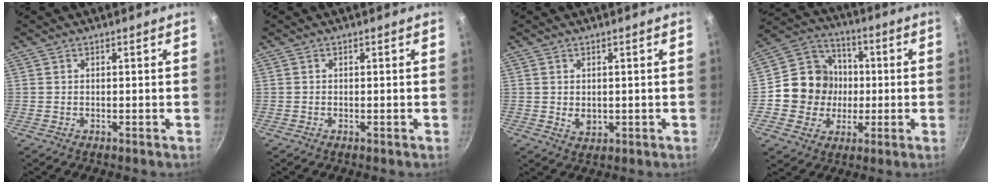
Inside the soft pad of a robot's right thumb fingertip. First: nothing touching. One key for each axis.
{"total": 0.0}
{"total": 2.6, "fx": 0.3, "fy": 2.1, "fz": 1.6, "tx": -0.024, "ty": -0.009, "tz": 0.008}
{"total": 13.6, "fx": -0.5, "fy": 12.9, "fz": 4.5, "tx": -0.043, "ty": 0.029, "tz": -0.018}